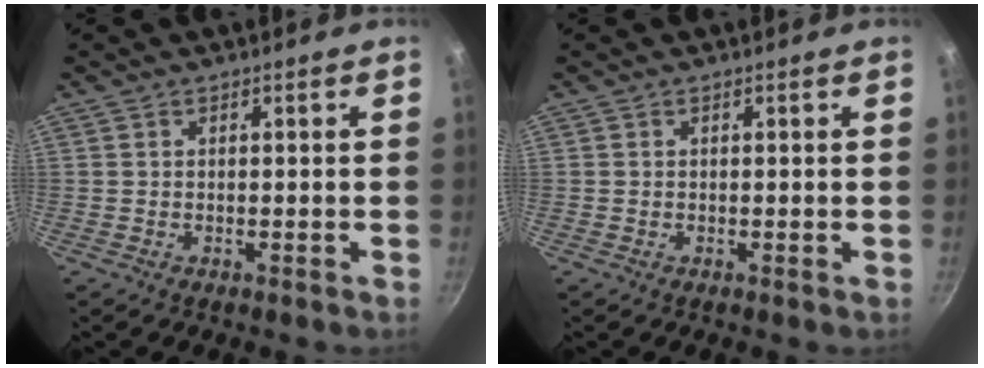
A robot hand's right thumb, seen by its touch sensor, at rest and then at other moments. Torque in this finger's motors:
{"motor_torque": [-0.08, 0.67, 0.33, 0.01, 0.00]}